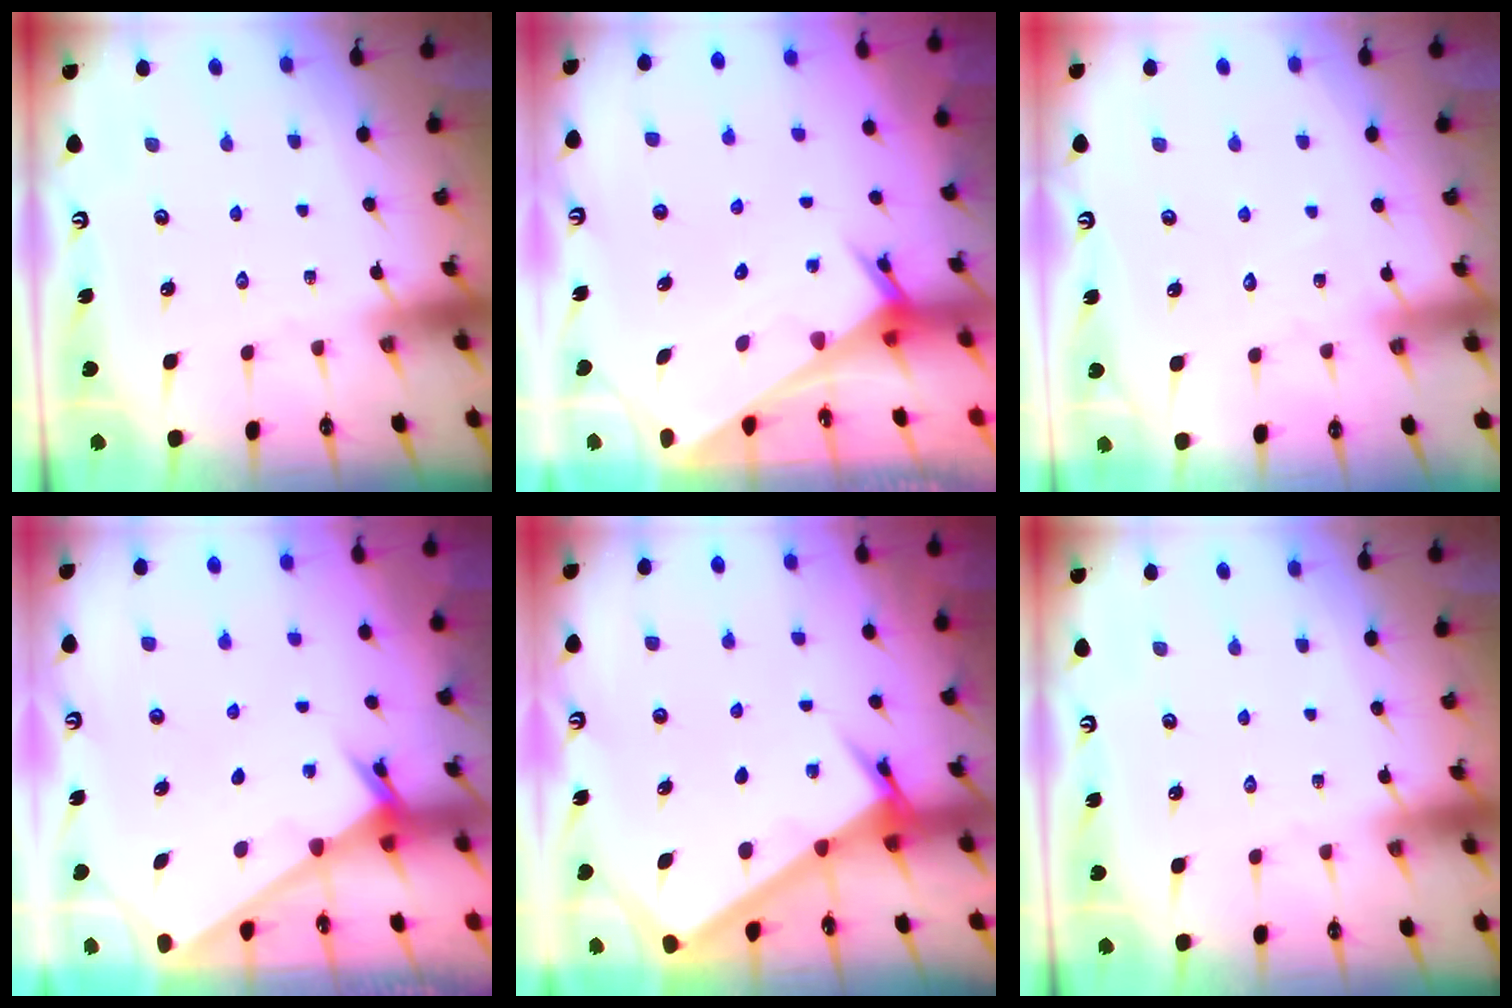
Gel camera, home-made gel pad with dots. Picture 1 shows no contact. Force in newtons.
{"total": 3.3, "press": 3.3, "slide": 0.2}
{"total": 2.8, "press": 2.8, "slide": 0.3}
{"total": 2.3, "press": 2.3, "slide": 0.2}
{"total": 4.2, "press": 4.1, "slide": 0.5}
{"total": 0.0}